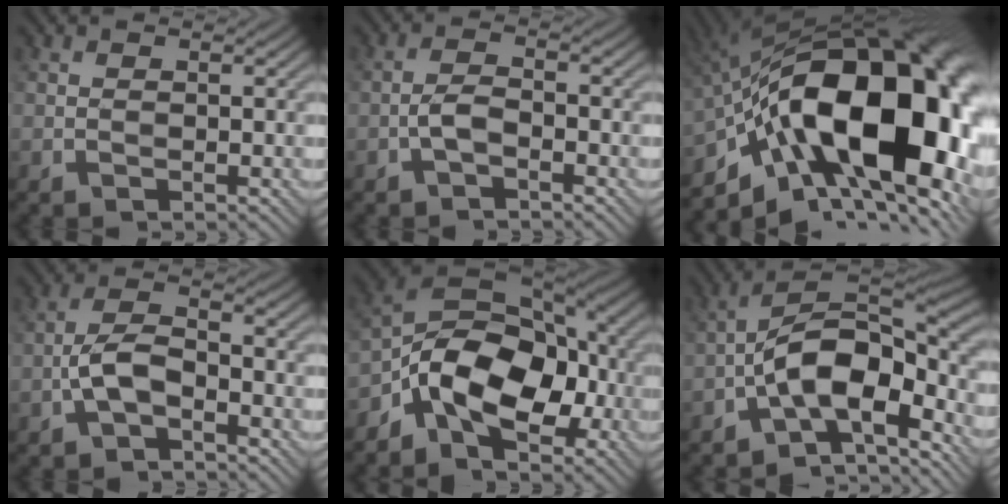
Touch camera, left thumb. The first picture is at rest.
{"total": 2.5, "force": [-1.4, 1.0, 1.8], "torque": [-0.037, 0.006, -0.033]}
{"total": 22.4, "force": [-4.3, 11.6, 18.7], "torque": [-0.320, -0.009, -0.059]}
{"total": 4.7, "force": [-2.1, 2.1, 3.6], "torque": [-0.073, 0.011, -0.051]}
{"total": 12.2, "force": [-4.6, 7.4, 8.5], "torque": [-0.148, 0.002, -0.097]}
{"total": 12.9, "force": [-5.5, 5.9, 10.1], "torque": [-0.161, -0.003, -0.113]}